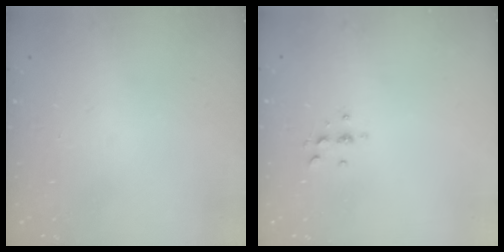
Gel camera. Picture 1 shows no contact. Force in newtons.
{"total": 3.8, "press": 3.7, "slide": 0.4}